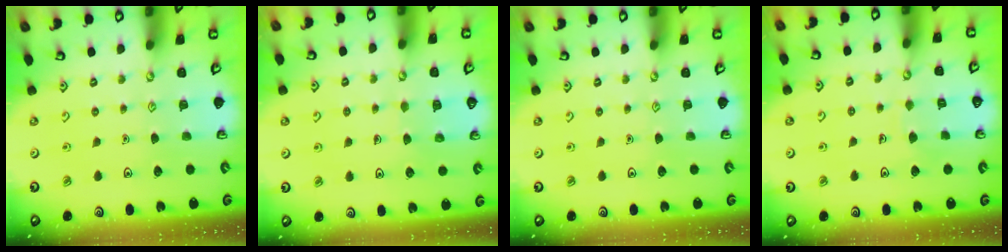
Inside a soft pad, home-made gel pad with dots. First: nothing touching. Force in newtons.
{"total": 4.7, "press": 4.6, "slide": 0.4}
{"total": 0.0}
{"total": 4.9, "press": 4.9, "slide": 0.2}